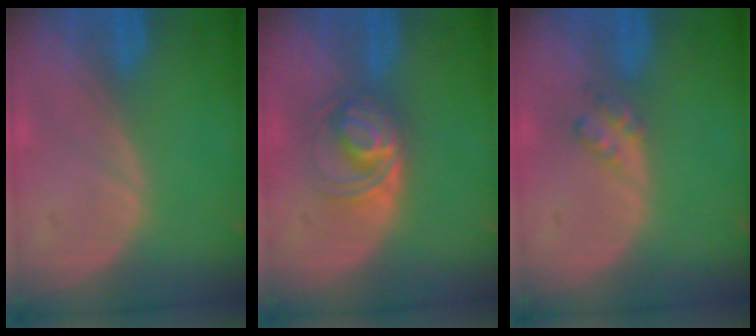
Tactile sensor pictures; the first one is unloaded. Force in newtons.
{"total": 5.7, "press": 5.4, "slide": 1.7}
{"total": 2.4, "press": 2.4, "slide": 0.2}